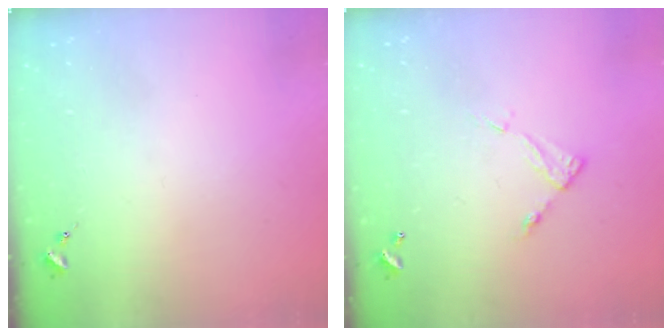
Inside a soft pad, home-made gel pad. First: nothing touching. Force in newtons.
{"total": 5.3, "press": 5.3, "slide": 0.4}